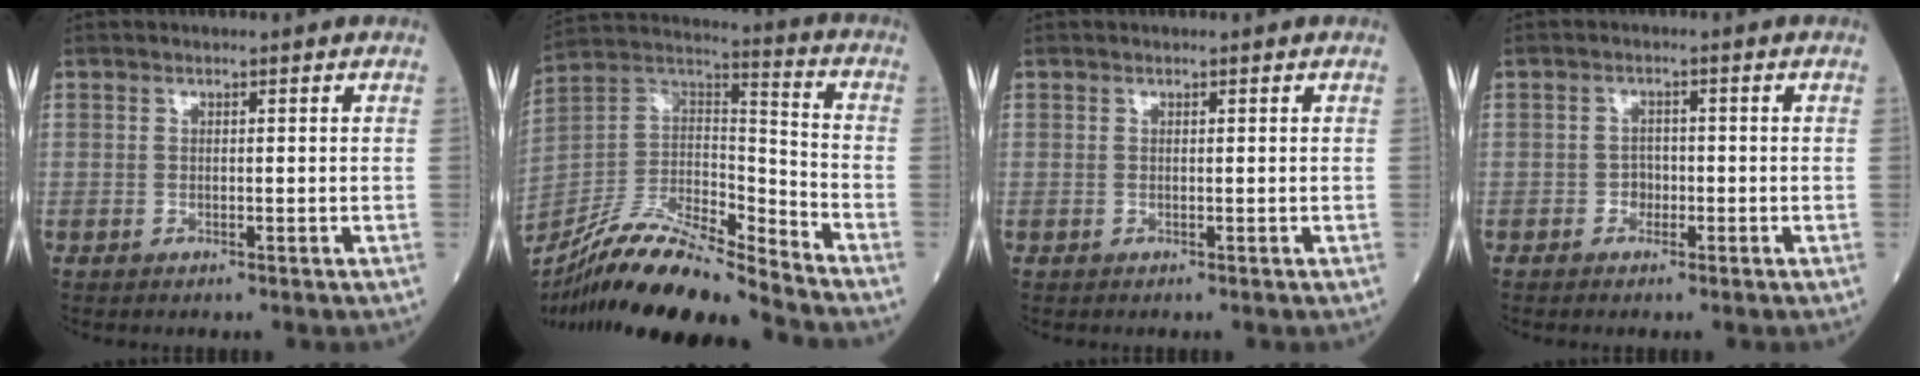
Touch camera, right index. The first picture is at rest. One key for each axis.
{"total": 18.7, "fx": -16.2, "fy": 1.4, "fz": 9.3, "tx": -0.183, "ty": 0.010, "tz": -0.300}
{"total": 0.0}
{"total": 1.7, "fx": -0.8, "fy": 1.3, "fz": 0.6, "tx": -0.003, "ty": 0.008, "tz": -0.015}